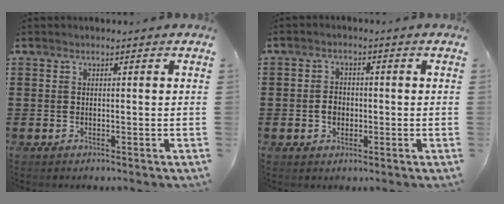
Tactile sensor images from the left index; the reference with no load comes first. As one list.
[{"total": 2.6, "force": [-0.6, 2.1, 1.4], "torque": [-0.033, 0.003, -0.014]}]